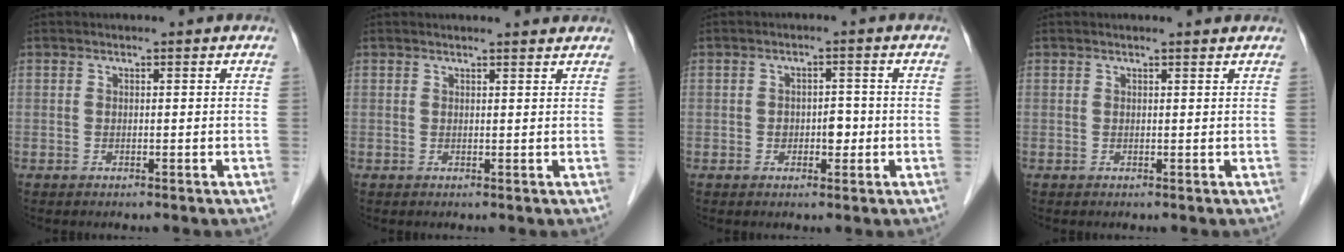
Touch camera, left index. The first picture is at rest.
{"total": 3.6, "force": [3.5, 0.3, 0.8], "torque": [-0.016, 0.007, 0.037]}
{"total": 2.6, "force": [-0.7, 1.7, 1.9], "torque": [-0.024, 0.006, -0.006]}
{"total": 1.7, "force": [1.6, 0.0, 0.4], "torque": [-0.012, 0.004, 0.020]}